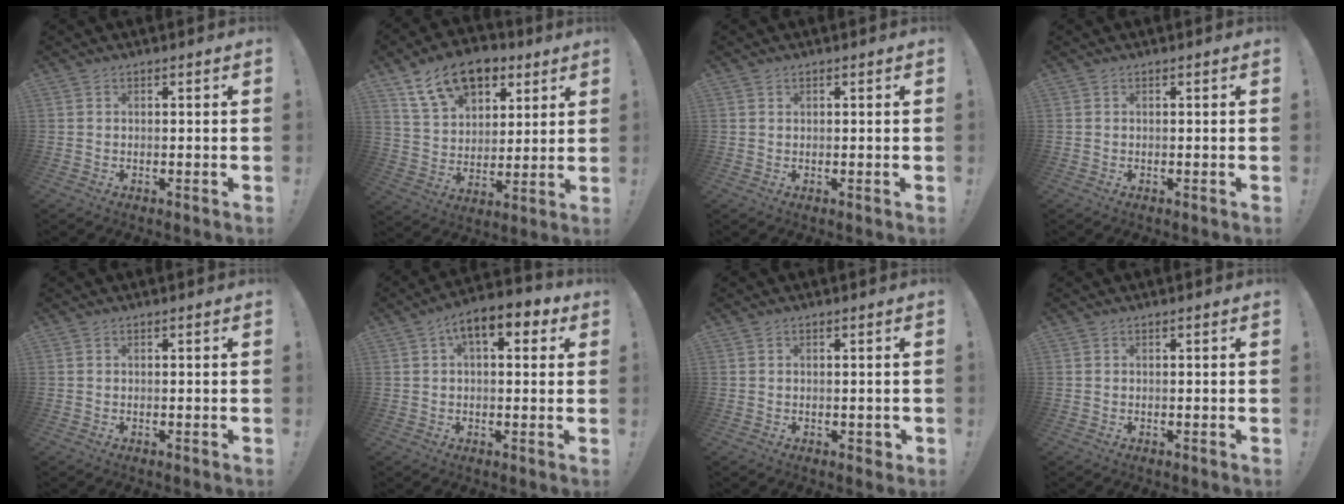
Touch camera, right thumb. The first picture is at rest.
{"total": 17.3, "force": [10.2, 10.8, 8.8], "torque": [-0.138, -0.055, 0.190]}
{"total": 0.6, "force": [0.5, 0.3, 0.2], "torque": [0.003, -0.002, 0.007]}
{"total": 0.0}
{"total": 0.0}
{"total": 9.2, "force": [3.5, 4.3, 7.4], "torque": [-0.101, -0.010, 0.057]}
{"total": 1.9, "force": [0.2, 1.5, 1.1], "torque": [-0.006, 0.001, 0.002]}
{"total": 0.0}